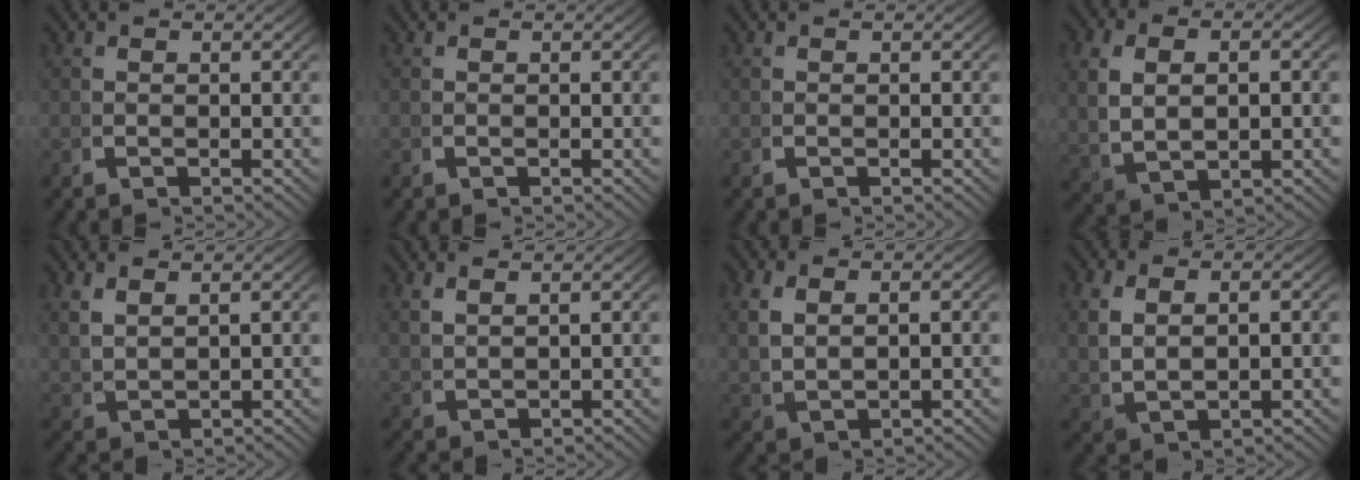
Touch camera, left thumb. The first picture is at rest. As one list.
[{"total": 0.0}, {"total": 0.0}, {"total": 5.3, "force": [0.7, 3.4, 4.0], "torque": [-0.096, -0.012, 0.030]}, {"total": 2.4, "force": [1.8, 1.0, 1.2], "torque": [-0.029, 0.002, 0.048]}, {"total": 1.8, "force": [1.6, 0.4, 0.7], "torque": [-0.016, 0.005, 0.043]}, {"total": 3.6, "force": [1.3, 2.2, 2.5], "torque": [-0.061, -0.005, 0.038]}, {"total": 4.5, "force": [1.0, 2.8, 3.3], "torque": [-0.079, -0.009, 0.035]}]